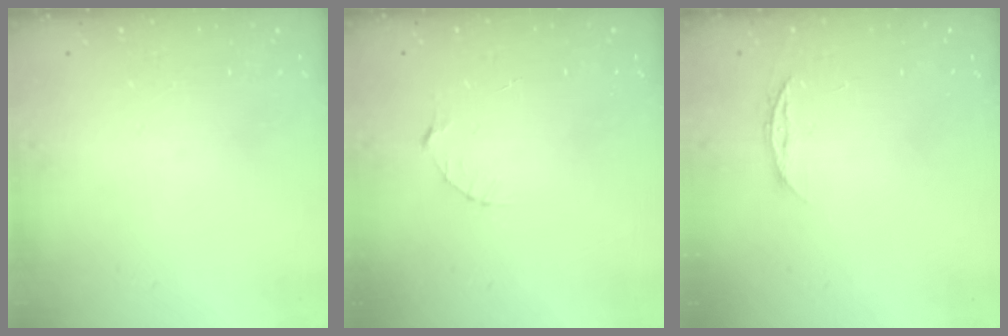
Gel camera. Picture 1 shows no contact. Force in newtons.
{"total": 3.1, "press": 3.1, "slide": 0.3}
{"total": 4.9, "press": 4.9, "slide": 0.6}